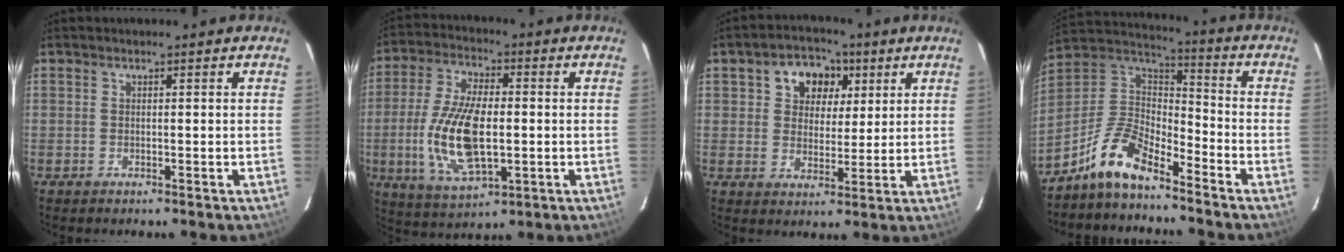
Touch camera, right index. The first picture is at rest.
{"total": 15.6, "force": [-1.9, 6.7, 14.0], "torque": [-0.286, -0.007, -0.030]}
{"total": 8.8, "force": [3.5, 7.0, 4.1], "torque": [-0.078, 0.020, 0.058]}
{"total": 11.6, "force": [-9.0, 3.8, 6.4], "torque": [-0.152, 0.025, -0.182]}